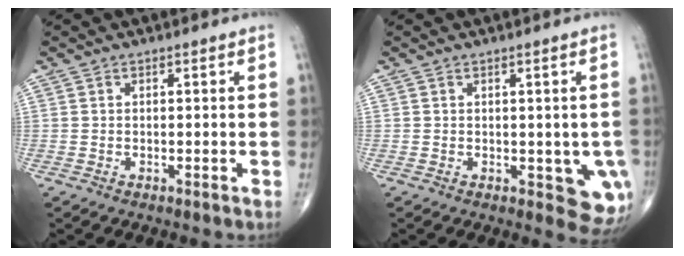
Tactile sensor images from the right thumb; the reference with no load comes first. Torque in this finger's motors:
{"motor_torque": [1.00, 0.90, 0.14, -0.59, 0.15]}